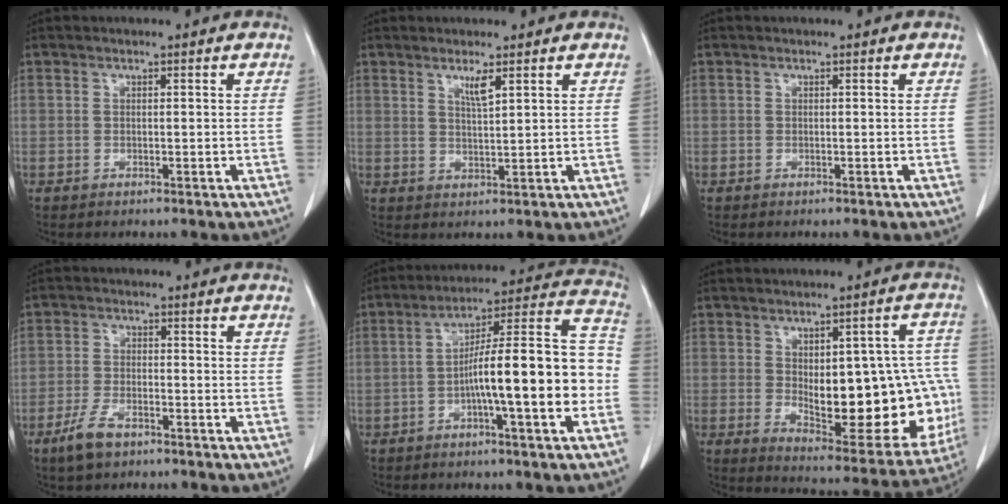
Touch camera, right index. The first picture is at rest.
{"total": 2.6, "force": [1.6, 0.0, 2.0], "torque": [-0.042, -0.007, 0.033]}
{"total": 0.0}
{"total": 5.0, "force": [-3.4, 1.8, 3.2], "torque": [-0.070, -0.004, -0.061]}
{"total": 16.9, "force": [-3.7, 1.5, 16.4], "torque": [-0.246, 0.030, -0.060]}
{"total": 20.4, "force": [-1.3, 8.1, 18.7], "torque": [-0.198, 0.020, 0.016]}